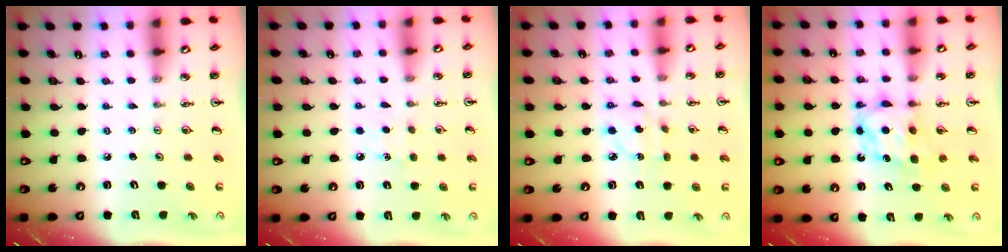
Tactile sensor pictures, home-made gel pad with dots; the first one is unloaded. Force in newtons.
{"total": 4.2, "press": 4.2, "slide": 0.5}
{"total": 5.2, "press": 5.1, "slide": 0.4}
{"total": 6.9, "press": 6.9, "slide": 0.4}